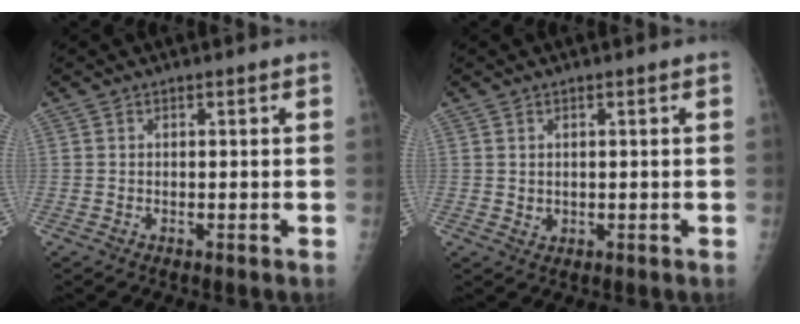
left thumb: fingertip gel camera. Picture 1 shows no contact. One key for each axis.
{"total": 1.7, "fx": 0.3, "fy": 1.5, "fz": 0.7, "tx": -0.004, "ty": -0.002, "tz": 0.011}